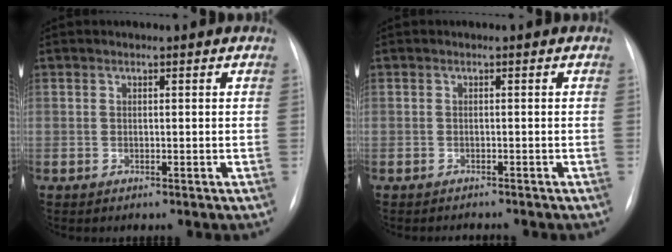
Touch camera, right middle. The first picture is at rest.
{"total": 1.3, "force": [-1.3, 0.0, 0.1], "torque": [0.000, -0.006, -0.013]}